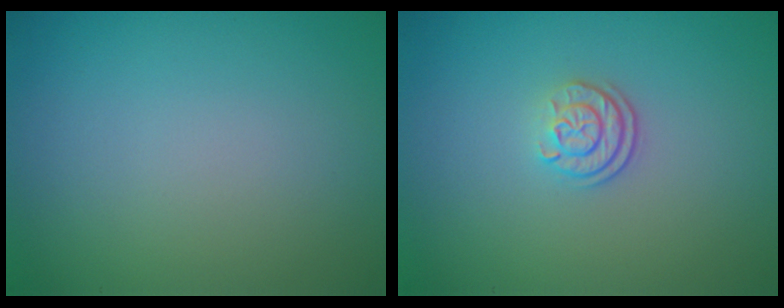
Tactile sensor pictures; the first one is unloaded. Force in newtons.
{"total": 2.3, "press": 1.7, "slide": 1.5}